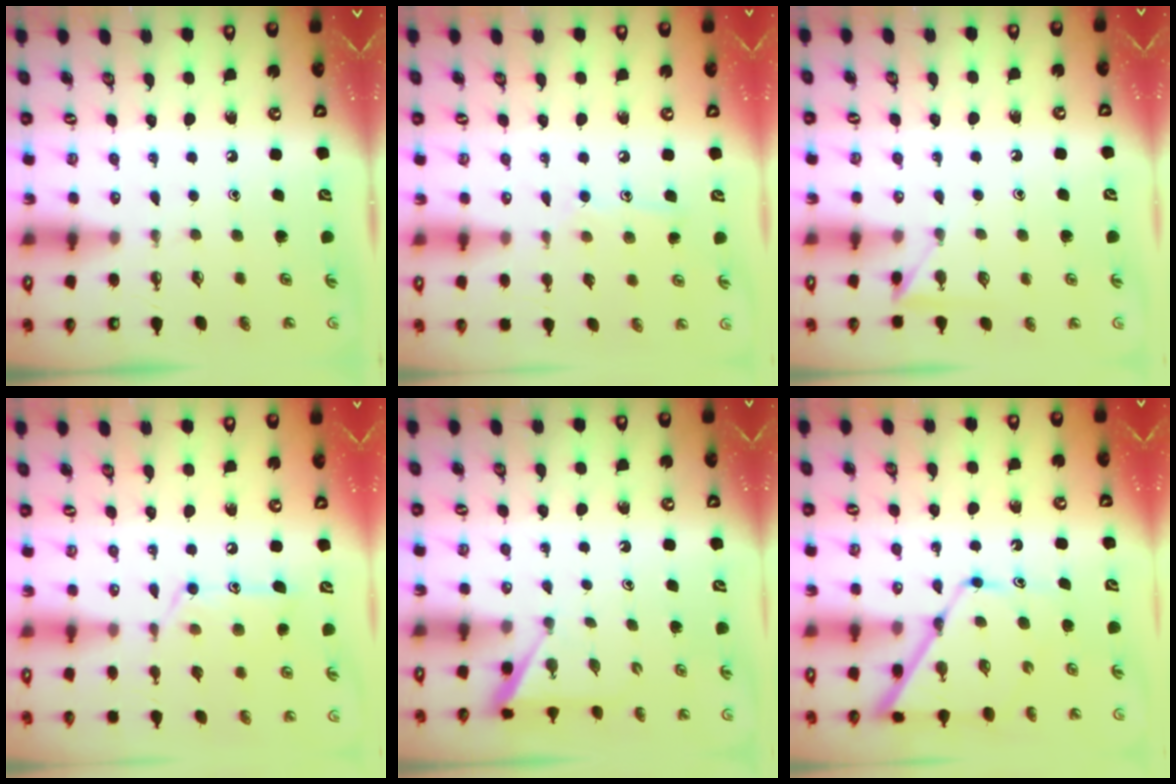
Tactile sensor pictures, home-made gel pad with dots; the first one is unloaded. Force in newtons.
{"total": 8.0, "press": 8.0, "slide": 0.5}
{"total": 4.2, "press": 4.1, "slide": 0.5}
{"total": 13.0, "press": 12.9, "slide": 0.9}
{"total": 2.0, "press": 2.0, "slide": 0.3}
{"total": 11.1, "press": 11.0, "slide": 1.0}